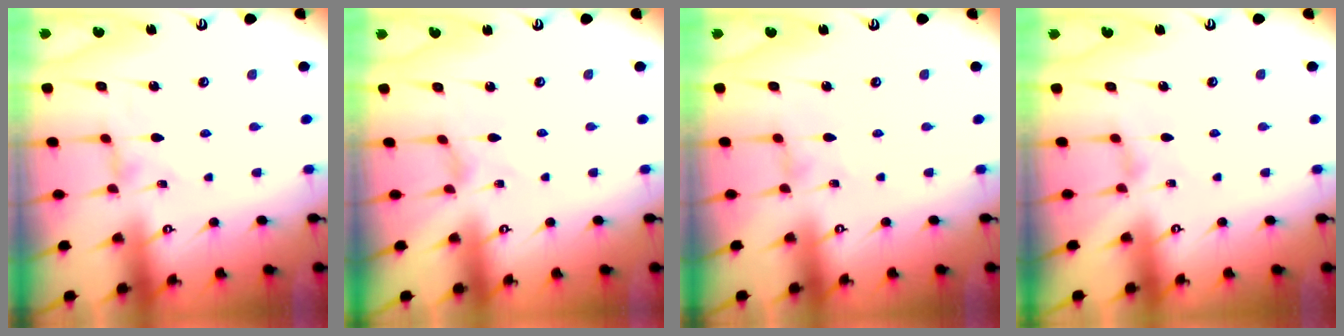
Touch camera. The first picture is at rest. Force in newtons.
{"total": 0.0}
{"total": 0.0}
{"total": 1.4, "press": 1.3, "slide": 0.4}